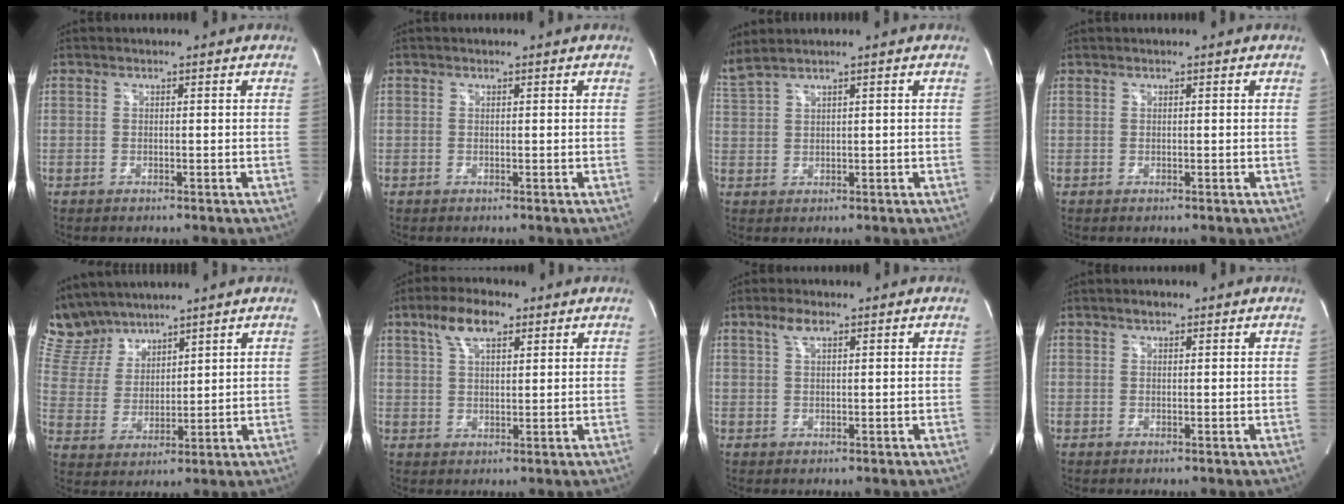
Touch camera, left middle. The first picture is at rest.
{"total": 0.0}
{"total": 4.0, "force": [3.3, -0.9, 2.0], "torque": [-0.062, 0.017, 0.081]}
{"total": 0.0}
{"total": 8.8, "force": [8.2, 2.9, 1.1], "torque": [-0.042, 0.014, 0.181]}
{"total": 6.7, "force": [4.0, 2.5, 4.8], "torque": [-0.098, 0.018, 0.074]}
{"total": 2.5, "force": [1.5, 0.8, 1.8], "torque": [-0.042, 0.007, 0.034]}
{"total": 1.3, "force": [1.0, 0.6, 0.7], "torque": [-0.016, 0.004, 0.015]}